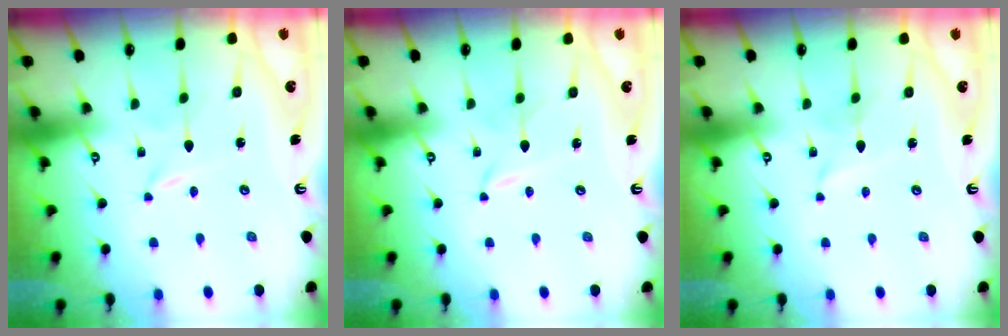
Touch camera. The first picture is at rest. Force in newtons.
{"total": 1.7, "press": 1.6, "slide": 0.2}
{"total": 3.4, "press": 3.3, "slide": 0.4}